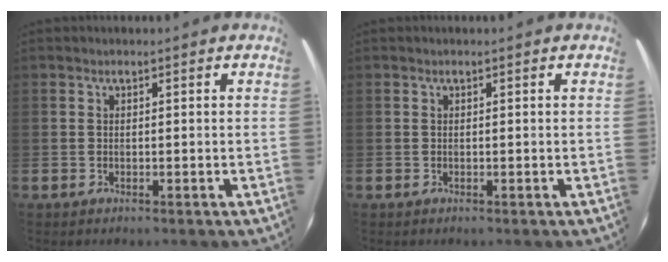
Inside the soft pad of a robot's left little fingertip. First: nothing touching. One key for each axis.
{"total": 0.0}